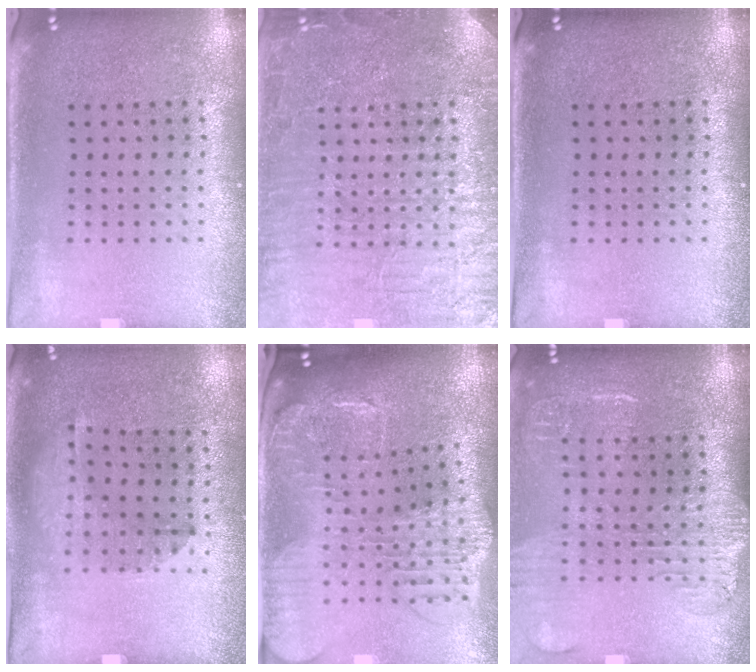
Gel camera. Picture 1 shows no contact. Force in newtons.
{"total": 7.1, "press": 7.0, "slide": 1.0}
{"total": 0.0}
{"total": 1.3, "press": 0.9, "slide": 0.9}
{"total": 2.5, "press": 2.2, "slide": 1.2}
{"total": 1.8, "press": 1.5, "slide": 0.9}